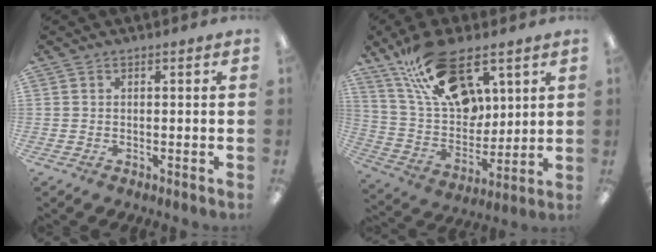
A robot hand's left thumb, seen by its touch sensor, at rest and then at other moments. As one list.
[{"total": 21.1, "force": [12.6, 11.2, 12.6], "torque": [-0.228, -0.049, 0.229]}]